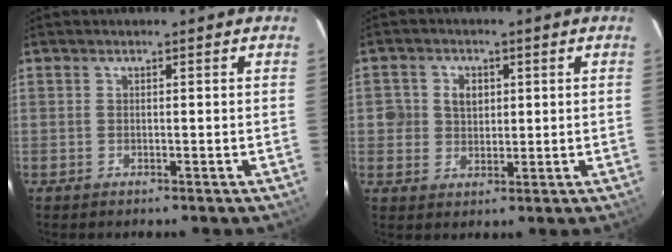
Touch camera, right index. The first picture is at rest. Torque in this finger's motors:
{"motor_torque": [0.06, -0.05, 0.04, 0.03]}